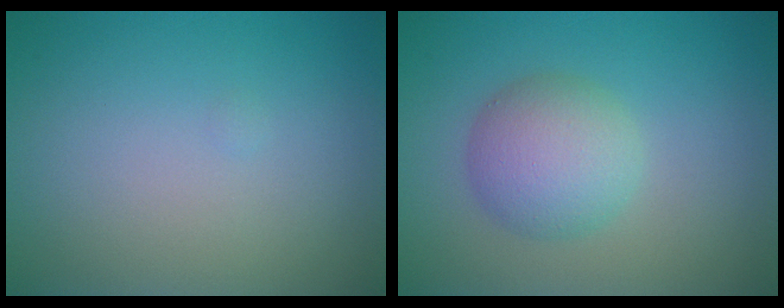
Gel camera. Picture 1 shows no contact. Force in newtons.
{"total": 4.4, "press": 4.4, "slide": 0.2}